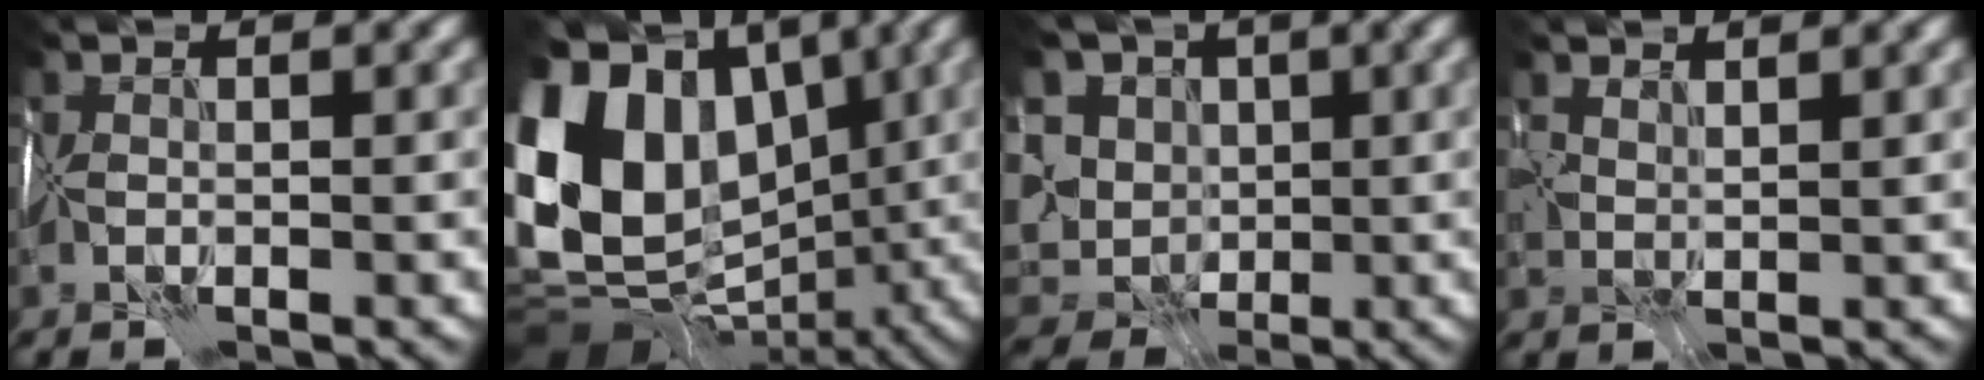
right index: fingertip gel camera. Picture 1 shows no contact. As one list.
[{"total": 15.6, "force": [2.6, 11.9, 9.7], "torque": [-0.194, 0.018, 0.054]}, {"total": 11.0, "force": [2.8, 9.0, 5.7], "torque": [-0.107, 0.008, 0.038]}, {"total": 1.9, "force": [1.6, 0.8, 0.6], "torque": [-0.014, -0.001, 0.039]}]